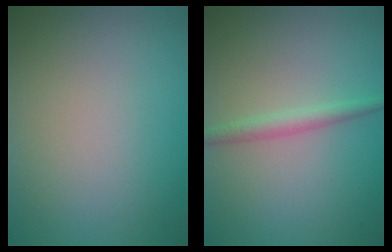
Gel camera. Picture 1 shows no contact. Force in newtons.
{"total": 1.7, "press": 1.7, "slide": 0.0}